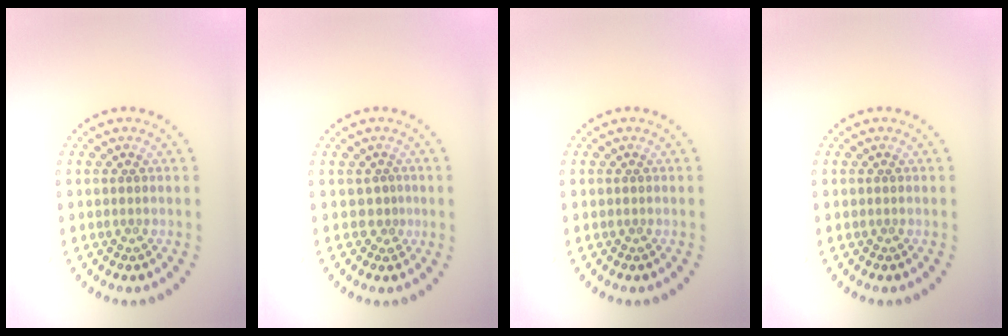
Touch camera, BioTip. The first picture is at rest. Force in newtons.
{"total": 1.0, "press": 0.4, "slide": 1.0}
{"total": 0.0}
{"total": 0.0}